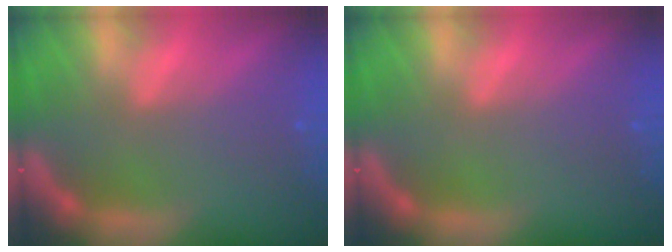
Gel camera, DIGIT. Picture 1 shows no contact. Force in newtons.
{"total": 0.0}